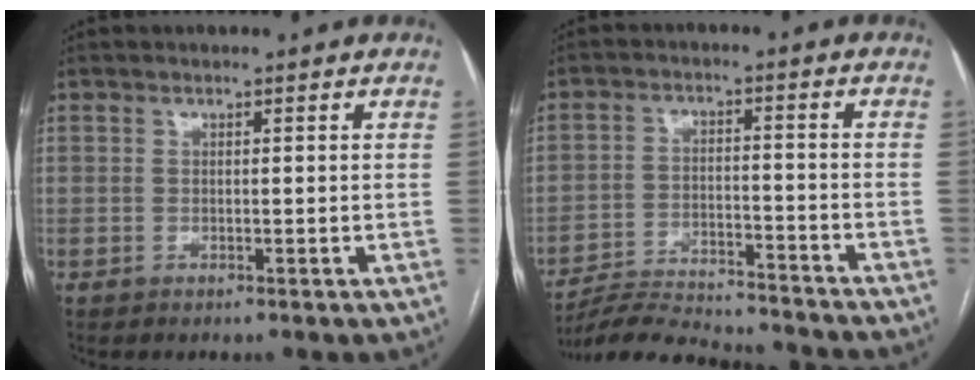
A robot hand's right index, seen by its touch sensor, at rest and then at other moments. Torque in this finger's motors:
{"motor_torque": [-1.18, -0.97, -0.54, -0.19]}